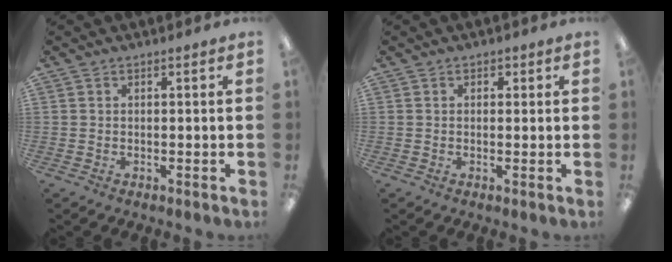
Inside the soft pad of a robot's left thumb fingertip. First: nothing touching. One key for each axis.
{"total": 1.2, "fx": 0.3, "fy": 1.1, "fz": 0.2, "tx": 0.003, "ty": 0.000, "tz": 0.003}